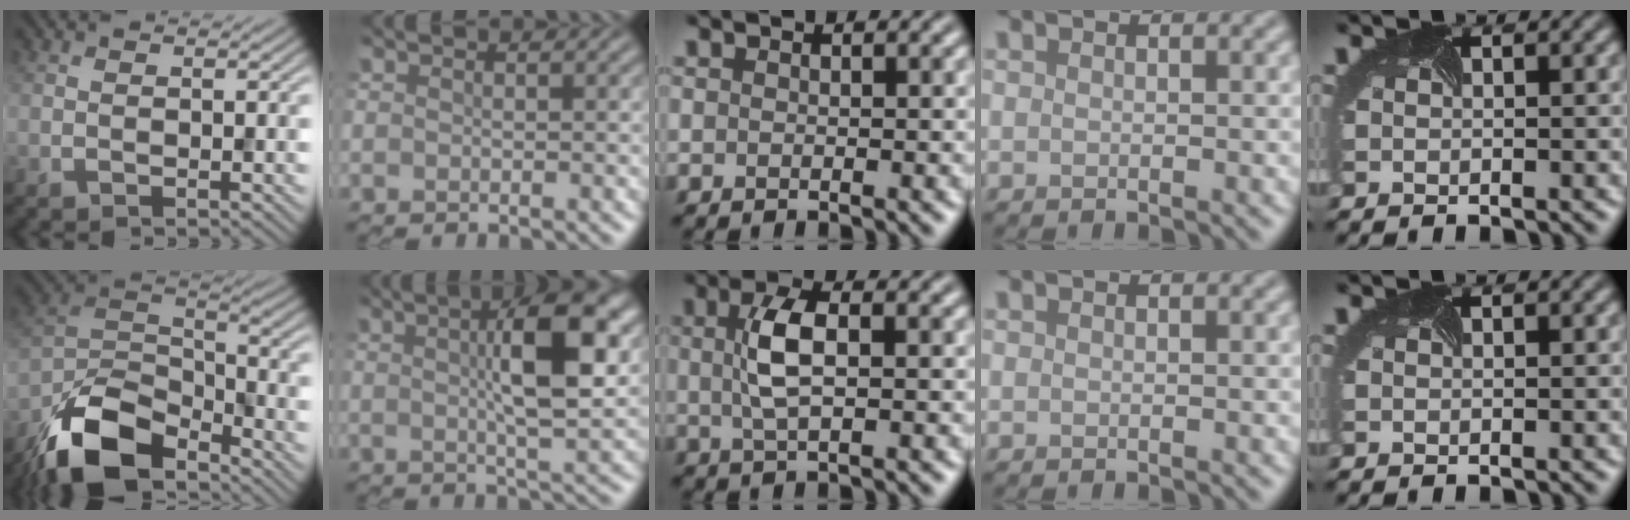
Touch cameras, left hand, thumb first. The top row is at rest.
{"thumb": {"total": 13.5, "force": [-9.5, 5.8, 7.7], "torque": [-0.162, -0.010, -0.193]}, "index": {"total": 7.2, "force": [1.8, 1.5, 6.8], "torque": [-0.114, 0.015, 0.026]}, "middle": {"total": 4.0, "force": [0.6, 1.6, 3.6], "torque": [-0.083, 0.008, 0.009]}}